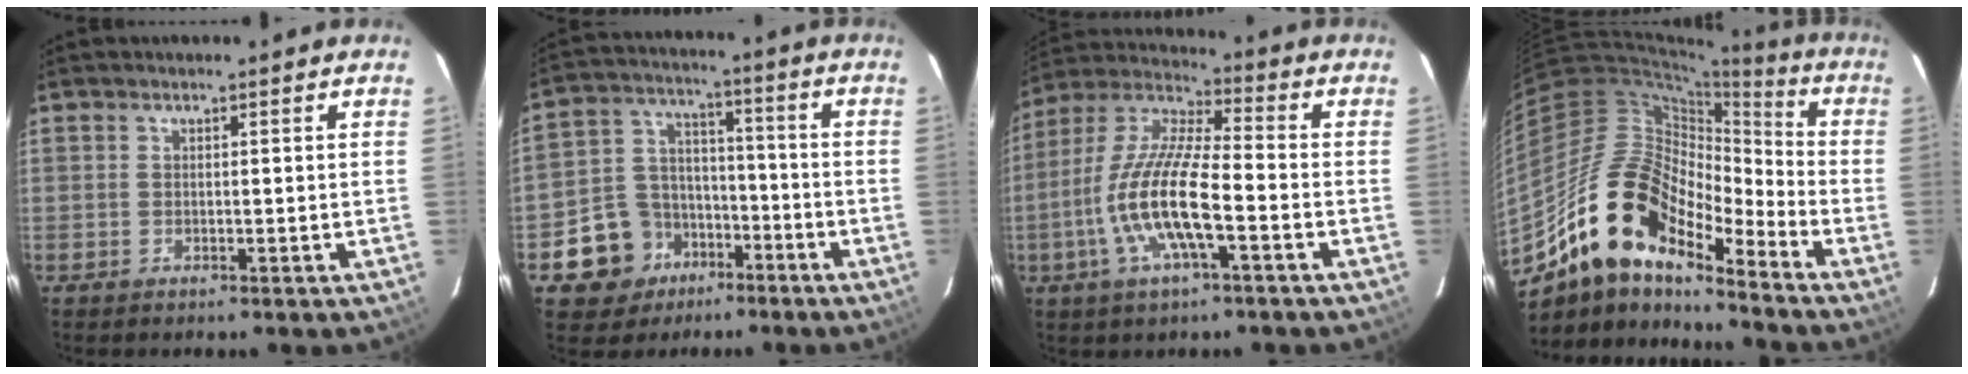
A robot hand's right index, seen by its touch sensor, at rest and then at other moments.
{"total": 11.4, "force": [-6.4, 9.1, 2.6], "torque": [-0.075, 0.043, -0.096]}
{"total": 15.3, "force": [-4.9, 3.4, 14.0], "torque": [-0.285, -0.004, -0.100]}
{"total": 18.3, "force": [-13.1, 6.6, 11.0], "torque": [-0.189, -0.003, -0.260]}